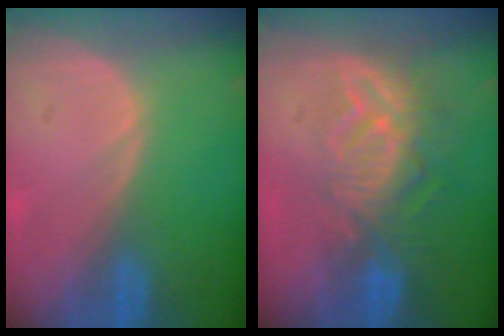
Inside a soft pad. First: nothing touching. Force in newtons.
{"total": 9.4, "press": 8.2, "slide": 4.6}